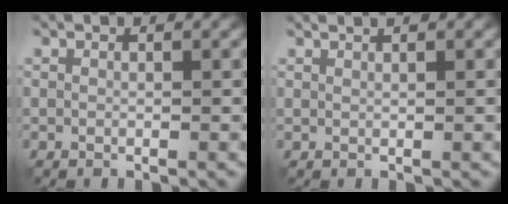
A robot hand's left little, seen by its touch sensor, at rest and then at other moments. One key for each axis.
{"total": 1.4, "fx": 1.0, "fy": 0.3, "fz": 0.9, "tx": -0.004, "ty": 0.003, "tz": 0.005}